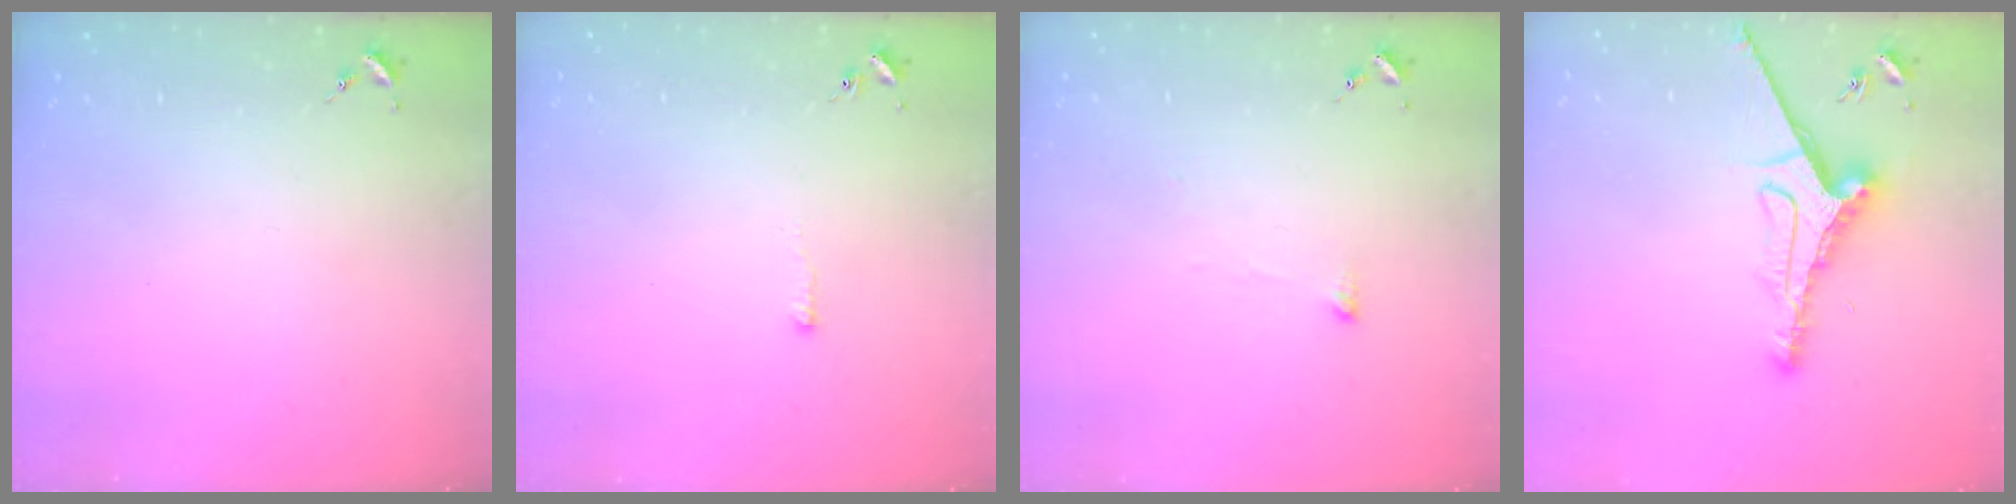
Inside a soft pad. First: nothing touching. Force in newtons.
{"total": 2.6, "press": 2.6, "slide": 0.4}
{"total": 2.7, "press": 2.6, "slide": 0.5}
{"total": 11.0, "press": 11.0, "slide": 0.8}